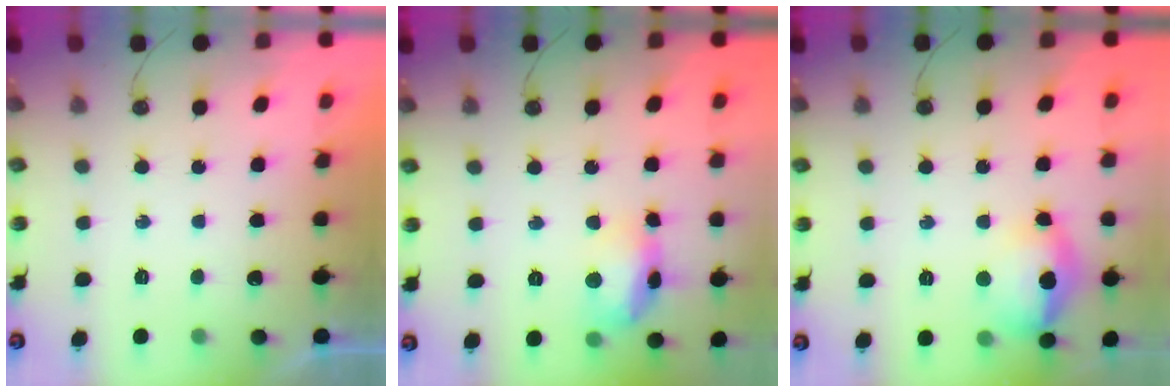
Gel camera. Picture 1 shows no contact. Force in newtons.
{"total": 13.8, "press": 13.8, "slide": 1.0}
{"total": 20.0, "press": 15.4, "slide": 12.7}